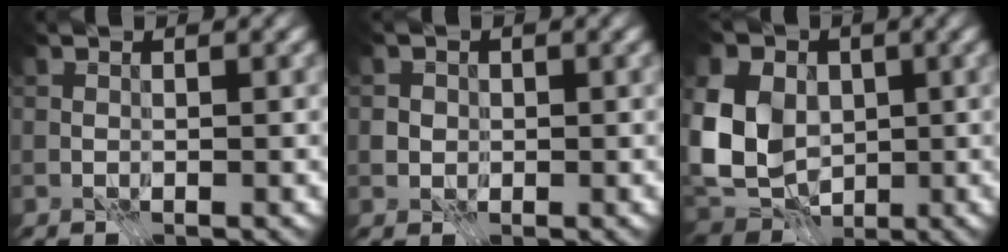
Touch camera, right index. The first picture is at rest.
{"total": 1.4, "force": [-0.2, 1.4, 0.3], "torque": [-0.002, -0.002, 0.003]}
{"total": 10.5, "force": [0.6, 8.3, 6.5], "torque": [-0.146, 0.003, 0.003]}